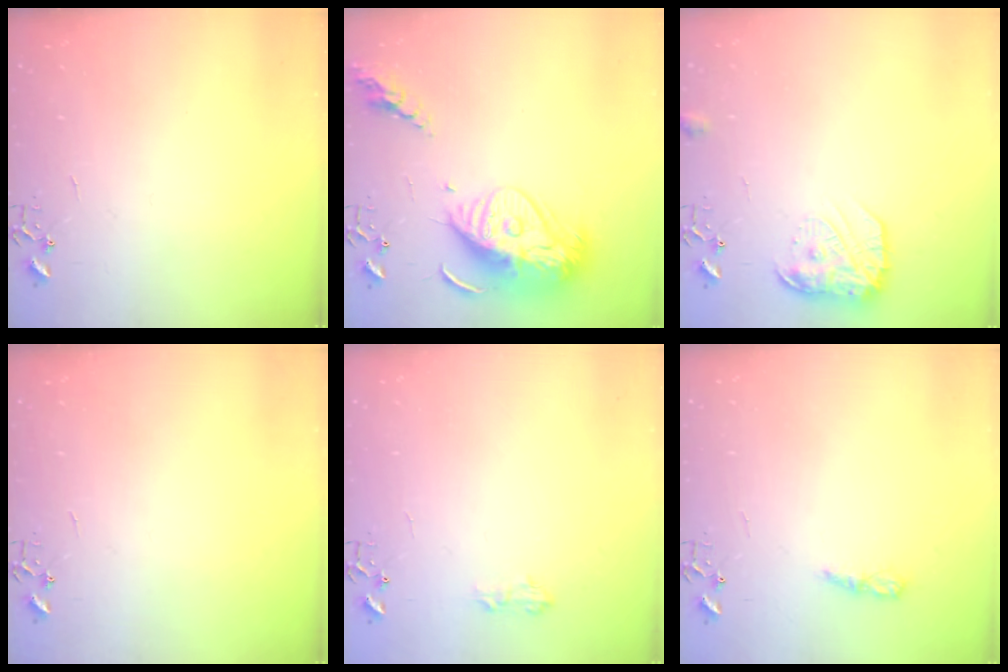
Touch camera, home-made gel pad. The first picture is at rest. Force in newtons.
{"total": 18.4, "press": 18.3, "slide": 1.7}
{"total": 14.3, "press": 14.3, "slide": 0.9}
{"total": 0.0}
{"total": 5.9, "press": 5.9, "slide": 0.8}
{"total": 6.8, "press": 6.8, "slide": 0.5}